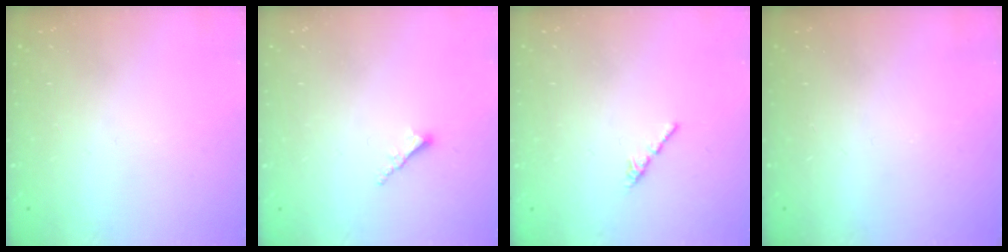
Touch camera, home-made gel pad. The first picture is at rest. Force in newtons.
{"total": 1.7, "press": 1.7, "slide": 0.3}
{"total": 1.3, "press": 1.2, "slide": 0.4}
{"total": 0.0}